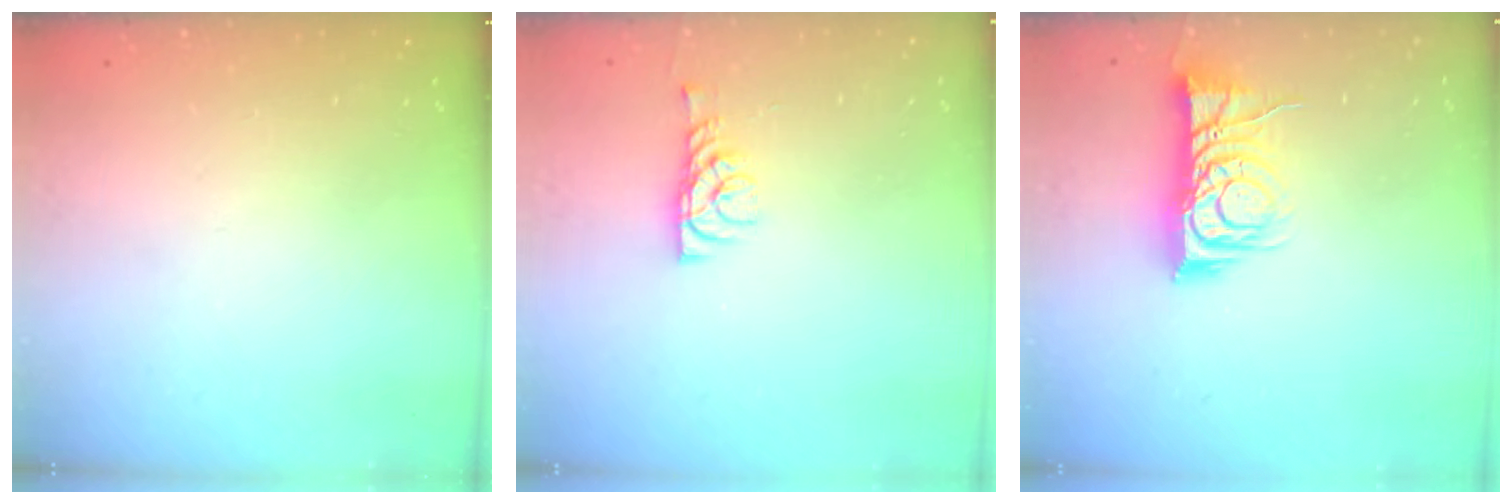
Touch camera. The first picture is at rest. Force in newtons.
{"total": 6.1, "press": 6.1, "slide": 0.4}
{"total": 9.7, "press": 9.7, "slide": 0.6}